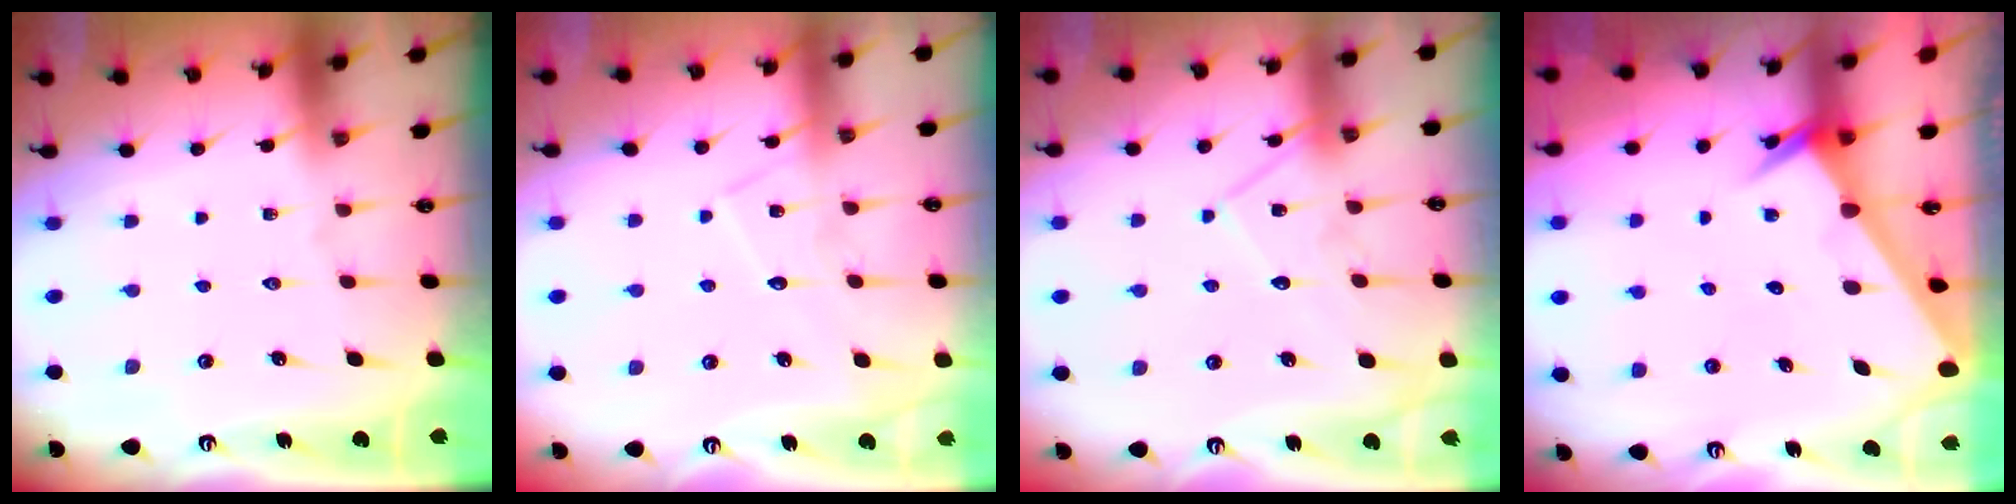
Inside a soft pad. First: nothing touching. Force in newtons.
{"total": 7.4, "press": 7.4, "slide": 0.6}
{"total": 11.5, "press": 11.5, "slide": 0.8}
{"total": 2.6, "press": 2.6, "slide": 0.0}